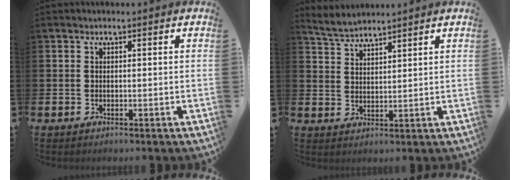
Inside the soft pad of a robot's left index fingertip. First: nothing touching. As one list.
[{"total": 3.6, "force": [3.6, 0.0, 0.2], "torque": [-0.023, -0.013, 0.066]}]